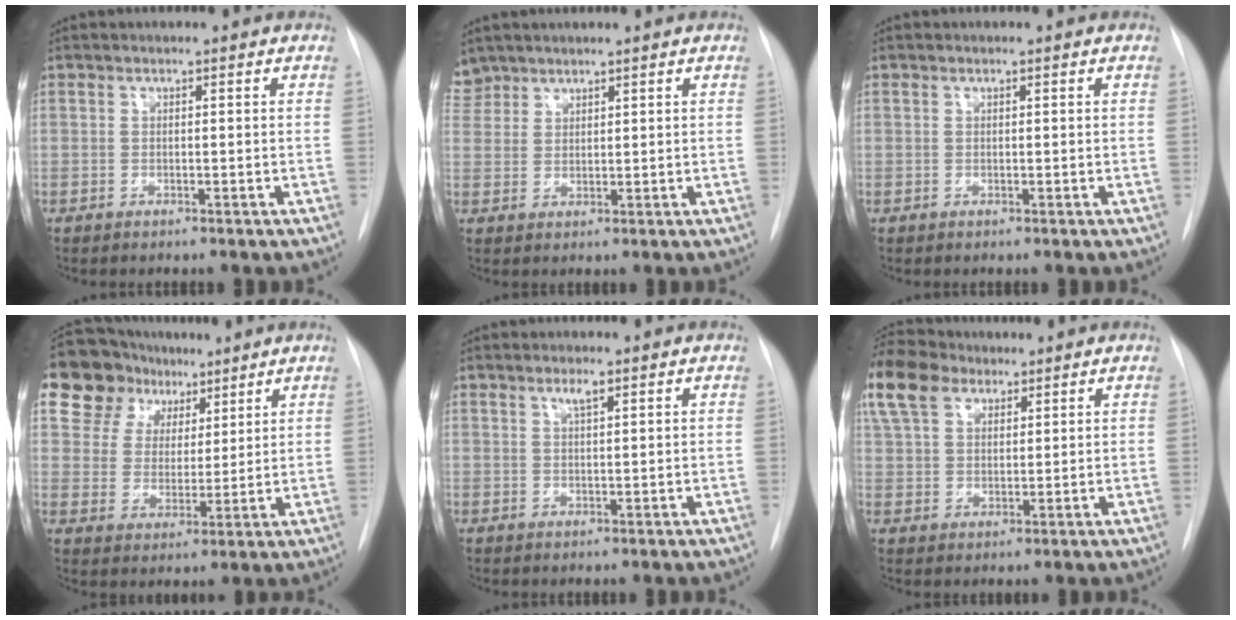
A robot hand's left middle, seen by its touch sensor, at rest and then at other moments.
{"total": 4.0, "force": [3.5, 2.1, -0.2], "torque": [0.012, 0.010, 0.070]}
{"total": 0.0}
{"total": 13.4, "force": [8.1, 9.7, 4.4], "torque": [-0.076, 0.049, 0.142]}
{"total": 1.7, "force": [1.0, 0.2, 1.3], "torque": [-0.023, 0.000, 0.019]}
{"total": 11.5, "force": [7.5, 6.7, 5.6], "torque": [-0.142, 0.038, 0.145]}